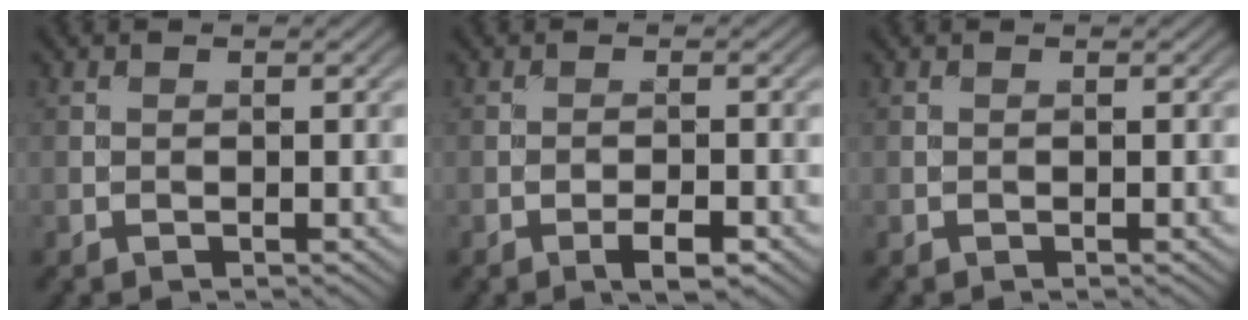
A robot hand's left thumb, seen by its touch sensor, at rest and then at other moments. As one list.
[{"total": 2.6, "force": [-1.4, 0.7, 2.0], "torque": [-0.037, 0.002, -0.027]}, {"total": 0.0}]